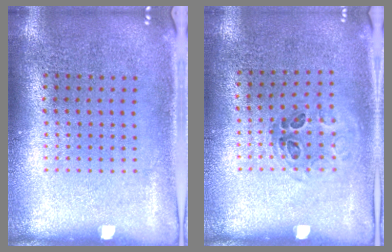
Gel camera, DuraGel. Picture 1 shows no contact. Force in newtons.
{"total": 0.9, "press": 0.6, "slide": 0.7}